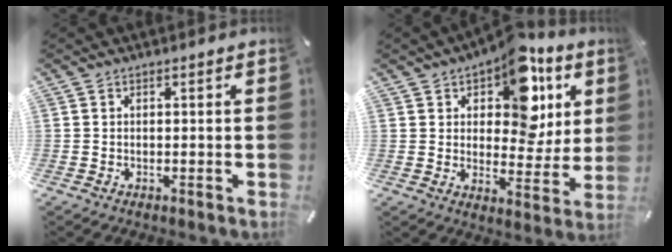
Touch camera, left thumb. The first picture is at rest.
{"total": 15.2, "force": [7.9, 9.2, 9.2], "torque": [-0.130, -0.054, 0.136]}